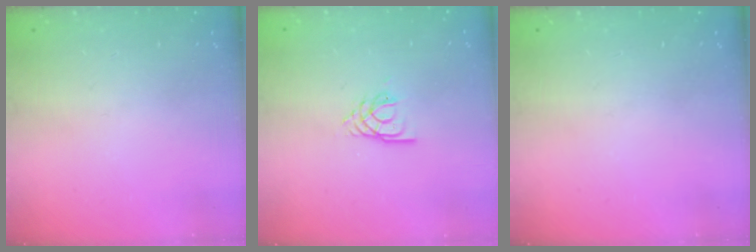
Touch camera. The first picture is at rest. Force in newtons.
{"total": 2.9, "press": 2.8, "slide": 0.4}
{"total": 0.0}